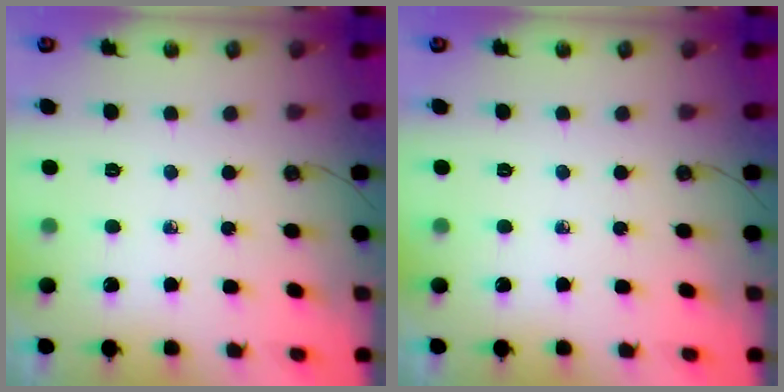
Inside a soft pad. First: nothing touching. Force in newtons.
{"total": 0.0}